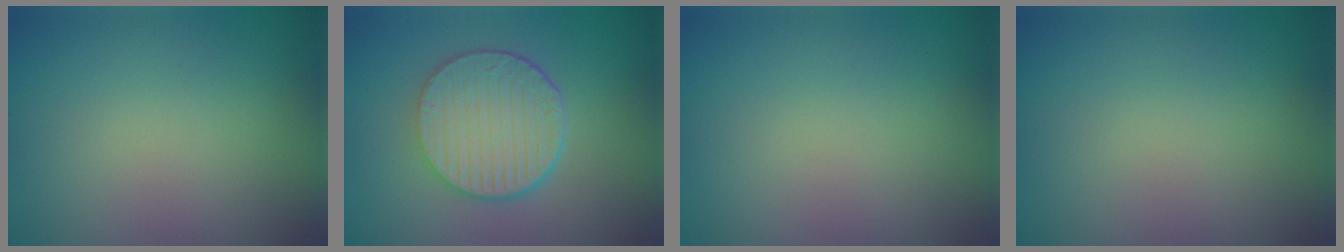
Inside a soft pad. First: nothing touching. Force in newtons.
{"total": 6.4, "press": 4.6, "slide": 4.5}
{"total": 0.0}
{"total": 0.0}